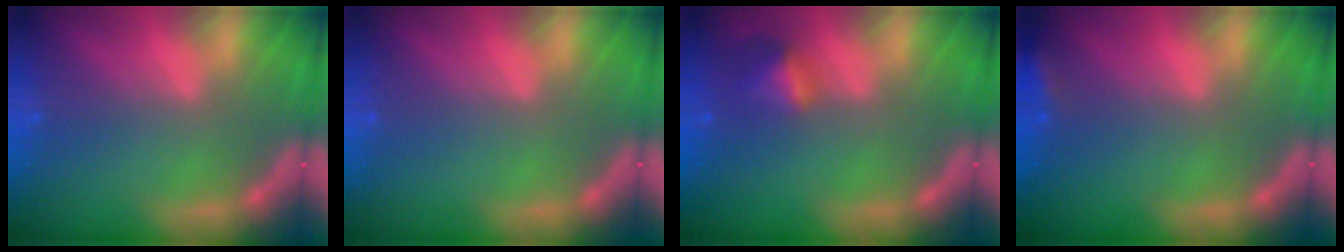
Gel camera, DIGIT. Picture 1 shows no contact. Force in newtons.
{"total": 0.0}
{"total": 2.4}
{"total": 2.4}